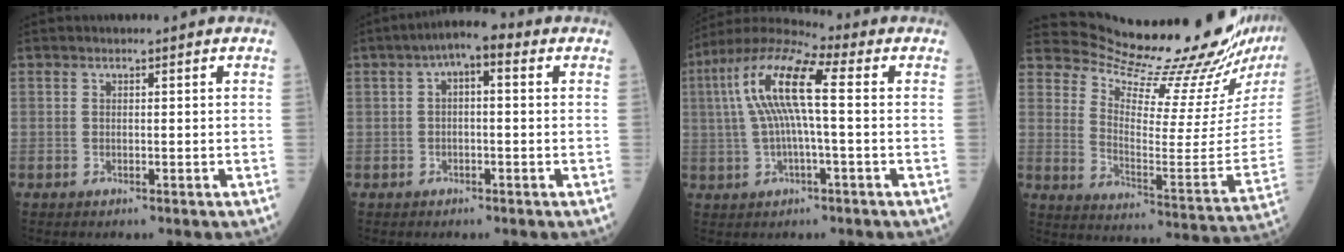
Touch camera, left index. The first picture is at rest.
{"total": 5.2, "force": [1.1, 1.8, 4.8], "torque": [-0.080, 0.026, 0.008]}
{"total": 11.5, "force": [1.0, 1.8, 11.3], "torque": [-0.234, 0.030, 0.010]}
{"total": 20.0, "force": [19.2, -0.5, 5.5], "torque": [-0.112, -0.128, 0.261]}